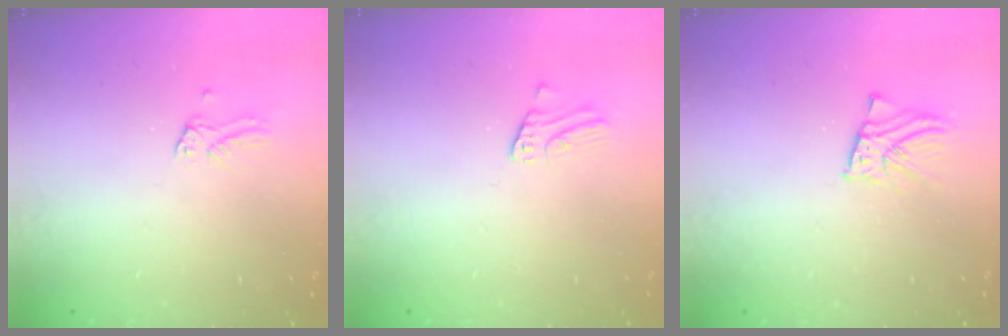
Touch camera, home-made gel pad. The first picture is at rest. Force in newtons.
{"total": 2.3, "press": 2.3, "slide": 0.2}
{"total": 3.2, "press": 3.2, "slide": 0.3}